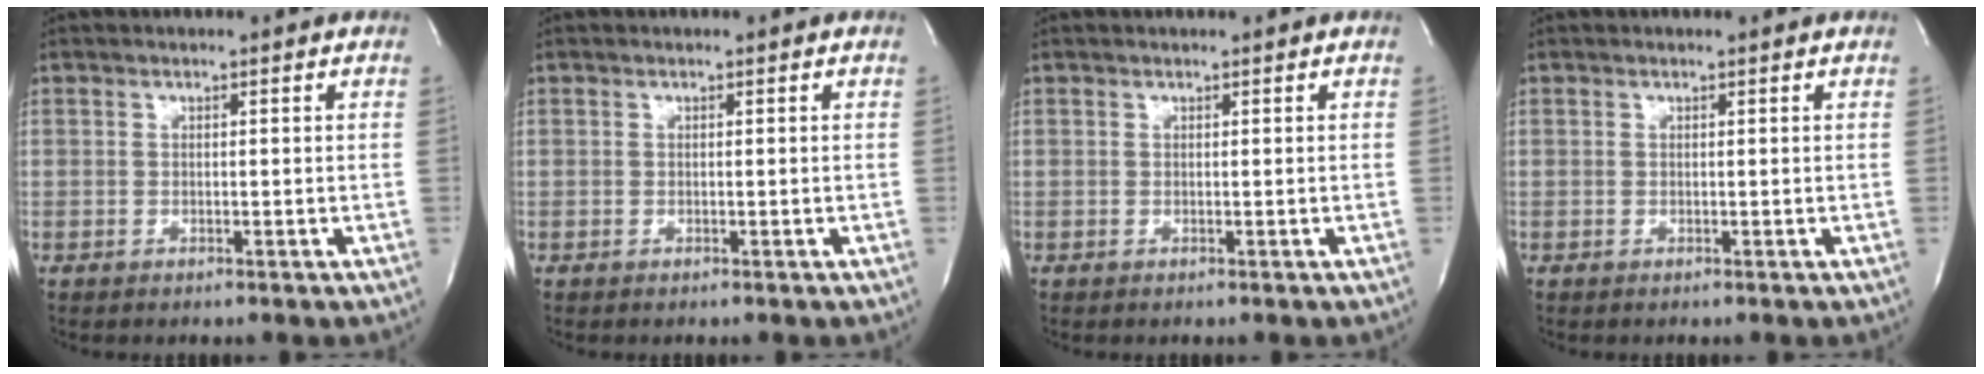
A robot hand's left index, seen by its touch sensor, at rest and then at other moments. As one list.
[{"total": 0.0}, {"total": 0.7, "force": [0.6, 0.0, 0.3], "torque": [-0.006, 0.007, 0.012]}, {"total": 0.6, "force": [0.6, 0.0, 0.2], "torque": [-0.005, 0.007, 0.010]}]